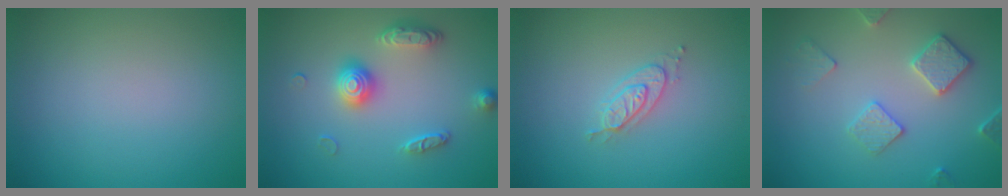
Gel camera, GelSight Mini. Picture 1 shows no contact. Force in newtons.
{"total": 3.4, "press": 3.0, "slide": 1.7}
{"total": 2.2, "press": 2.2, "slide": 0.3}
{"total": 3.3, "press": 3.1, "slide": 0.9}